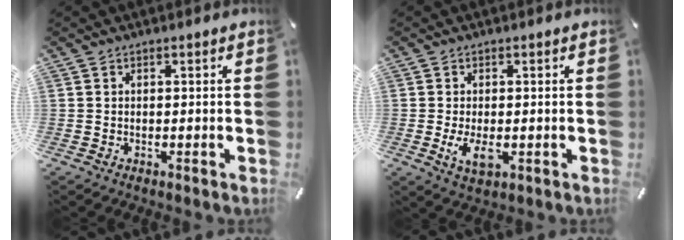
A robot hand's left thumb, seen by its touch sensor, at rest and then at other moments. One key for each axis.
{"total": 4.7, "fx": -0.8, "fy": 2.5, "fz": 4.0, "tx": -0.093, "ty": -0.012, "tz": -0.020}